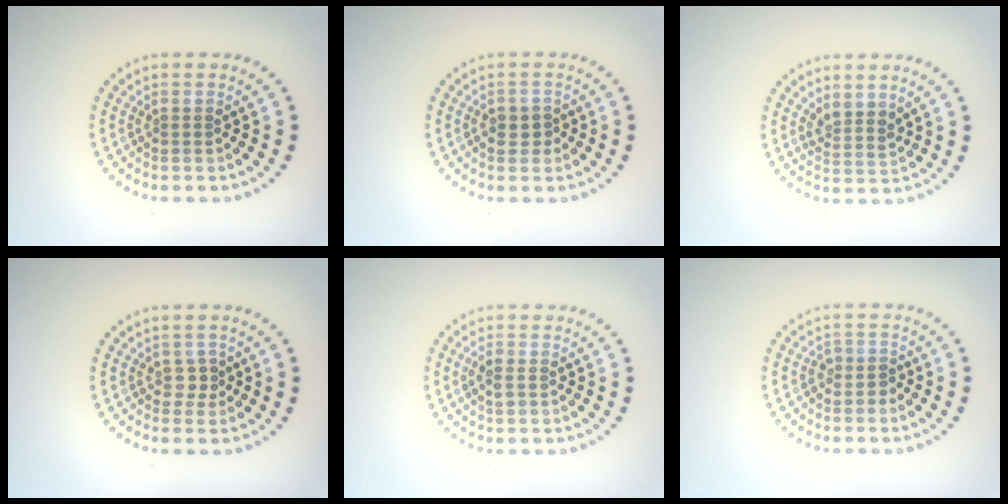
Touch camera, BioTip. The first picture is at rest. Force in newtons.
{"total": 2.0, "press": 2.0, "slide": 0.5}
{"total": 2.1, "press": 1.7, "slide": 1.3}
{"total": 1.2, "press": 1.0, "slide": 0.6}
{"total": 1.4, "press": 1.4, "slide": 0.3}
{"total": 1.4, "press": 1.2, "slide": 0.8}